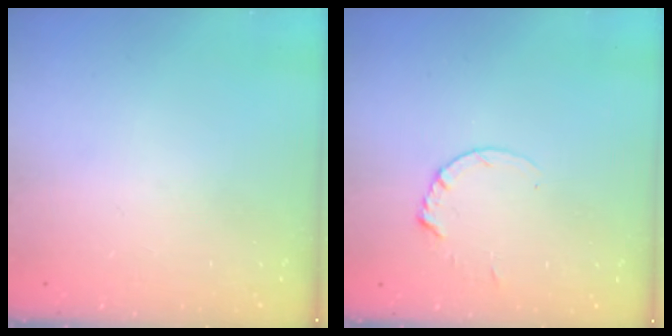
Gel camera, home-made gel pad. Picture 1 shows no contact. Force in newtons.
{"total": 1.8, "press": 1.7, "slide": 0.2}